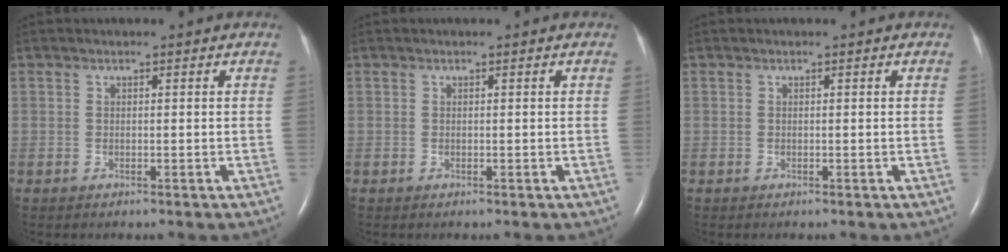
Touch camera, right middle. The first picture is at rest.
{"total": 0.0}
{"total": 0.0}